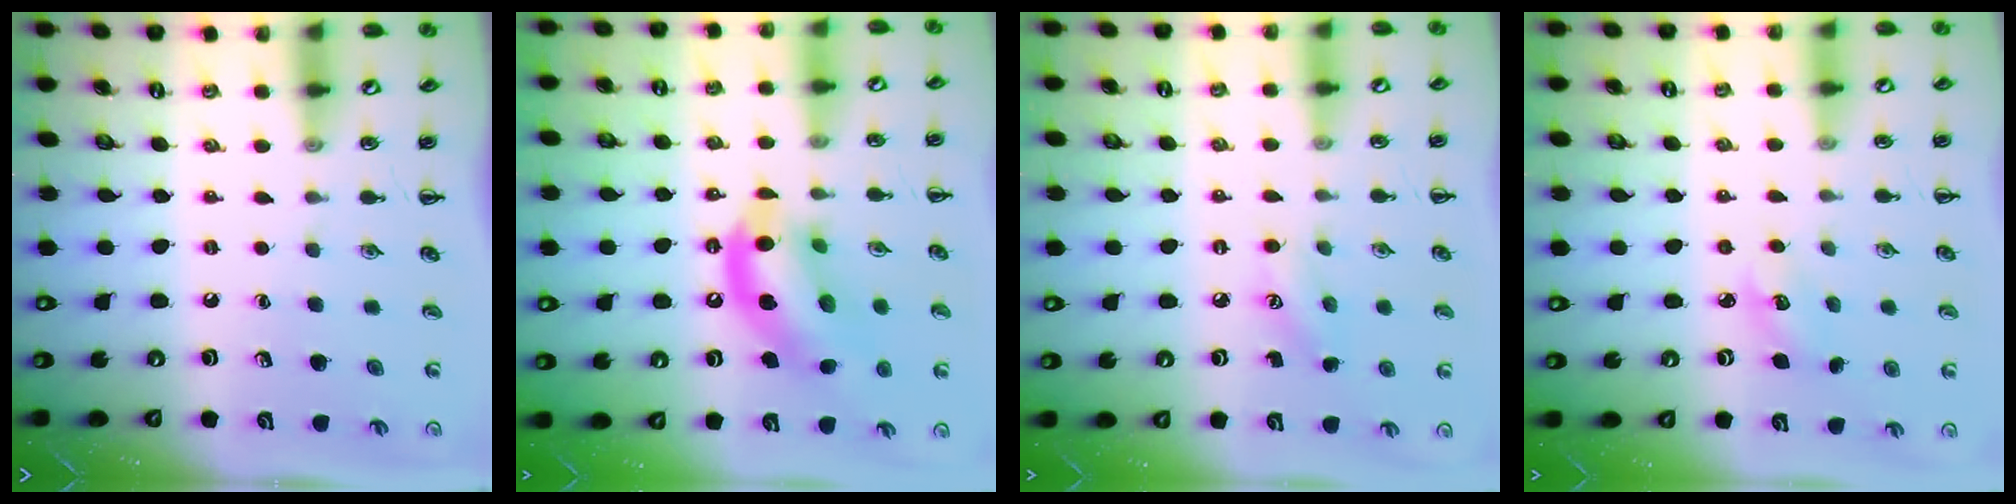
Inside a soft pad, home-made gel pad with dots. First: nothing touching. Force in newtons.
{"total": 14.6, "press": 14.4, "slide": 2.5}
{"total": 6.2, "press": 5.9, "slide": 1.6}
{"total": 3.8, "press": 3.6, "slide": 1.1}